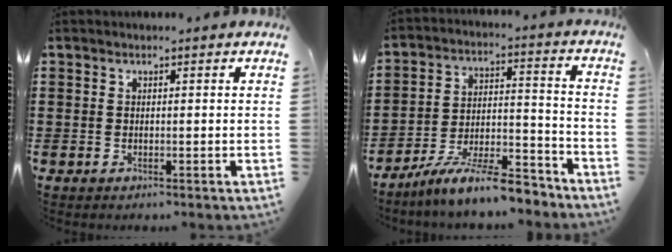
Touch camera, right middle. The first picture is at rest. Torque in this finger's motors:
{"motor_torque": [2.14, 0.00, 0.24, 0.16]}